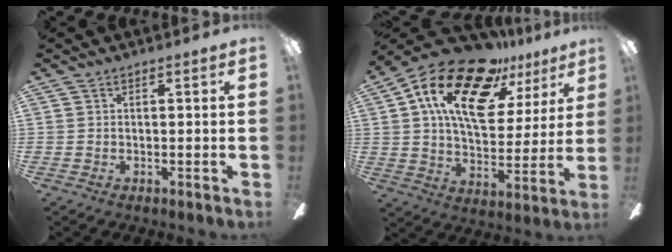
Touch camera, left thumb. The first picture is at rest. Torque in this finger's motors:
{"motor_torque": [0.53, 0.65, 1.40, -1.37, 0.46]}